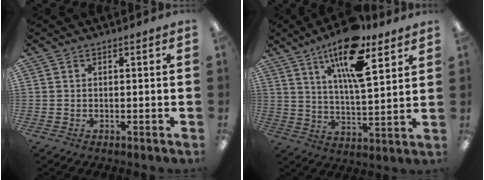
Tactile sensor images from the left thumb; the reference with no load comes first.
{"total": 16.6, "force": [10.6, 5.1, 11.7], "torque": [-0.198, -0.047, 0.173]}